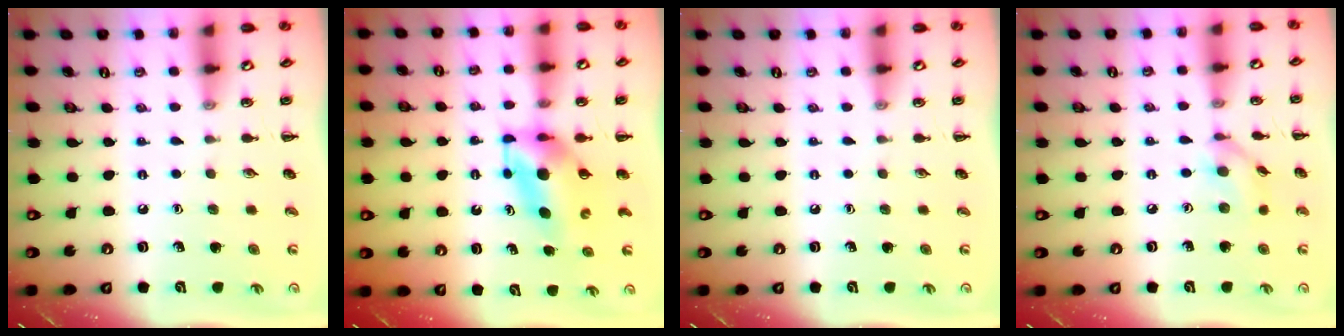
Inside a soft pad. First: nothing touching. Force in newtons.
{"total": 5.7, "press": 5.6, "slide": 1.1}
{"total": 0.0}
{"total": 6.7, "press": 6.7, "slide": 0.4}